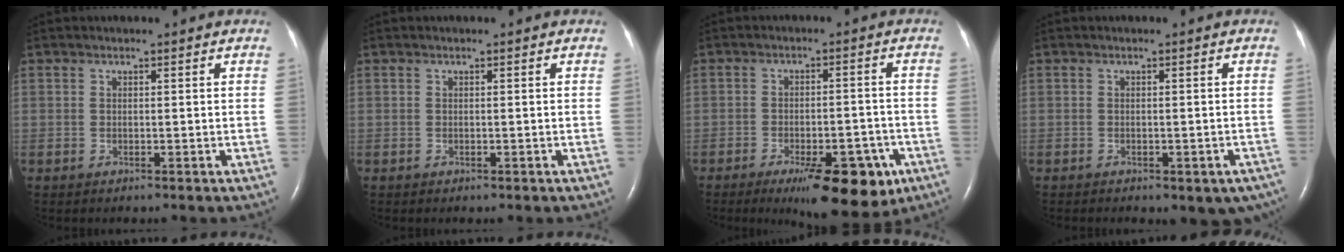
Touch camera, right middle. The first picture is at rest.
{"total": 0.0}
{"total": 12.2, "force": [-7.2, 4.1, 9.0], "torque": [-0.118, -0.002, -0.099]}
{"total": 6.4, "force": [-4.6, 2.8, 3.5], "torque": [-0.025, 0.008, -0.055]}